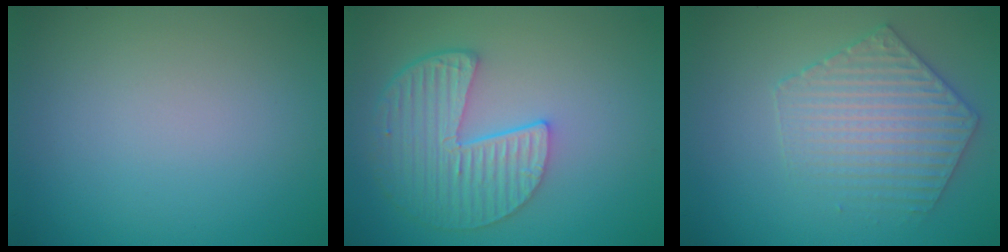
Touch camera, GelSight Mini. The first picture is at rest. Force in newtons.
{"total": 6.0, "press": 4.6, "slide": 3.8}
{"total": 3.8, "press": 3.8, "slide": 0.6}